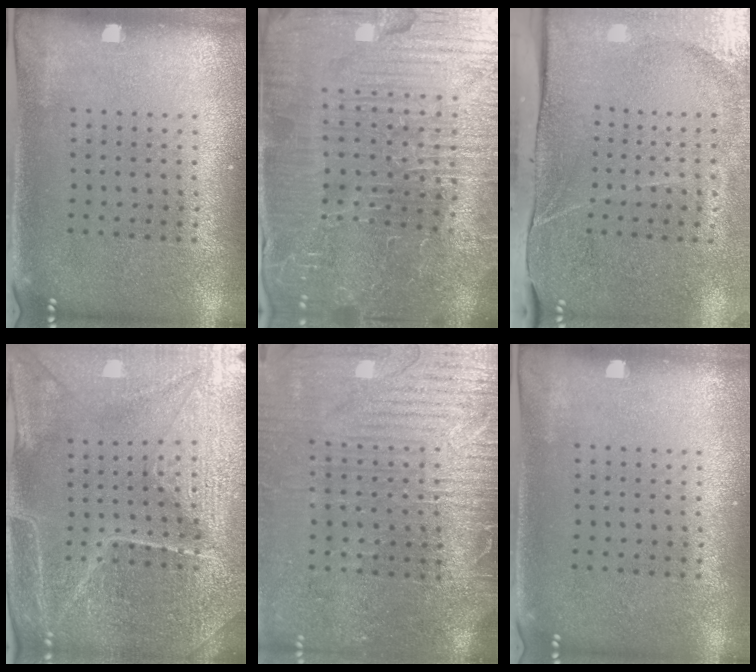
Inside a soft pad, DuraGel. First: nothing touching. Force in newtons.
{"total": 5.9, "press": 5.6, "slide": 1.9}
{"total": 4.4, "press": 3.5, "slide": 2.6}
{"total": 5.1, "press": 4.8, "slide": 1.7}
{"total": 4.0, "press": 3.5, "slide": 1.8}
{"total": 0.0}